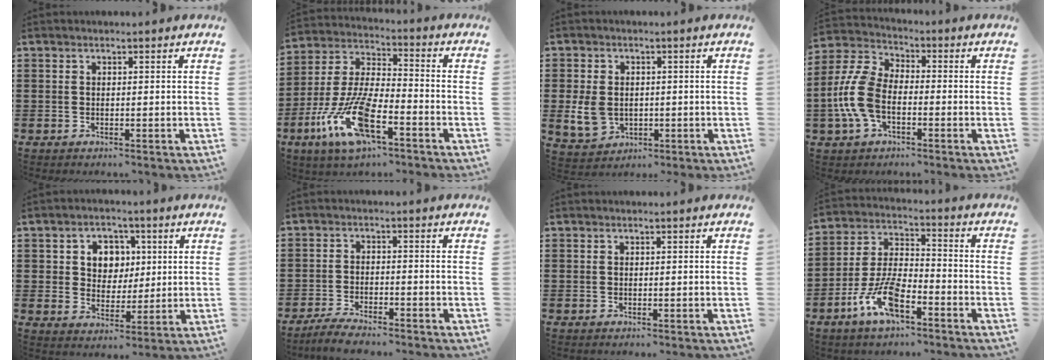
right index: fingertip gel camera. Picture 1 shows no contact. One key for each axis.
{"total": 12.9, "fx": -7.0, "fy": 4.2, "fz": 10.0, "tx": -0.238, "ty": -0.009, "tz": -0.136}
{"total": 5.0, "fx": -0.6, "fy": 4.0, "fz": 3.0, "tx": -0.076, "ty": 0.003, "tz": -0.011}
{"total": 9.2, "fx": -2.0, "fy": 5.4, "fz": 7.2, "tx": -0.198, "ty": -0.006, "tz": -0.049}
{"total": 5.6, "fx": 1.5, "fy": 5.0, "fz": 2.1, "tx": -0.056, "ty": 0.017, "tz": 0.021}
{"total": 3.4, "fx": -3.2, "fy": 0.3, "fz": 0.9, "tx": -0.022, "ty": 0.005, "tz": -0.068}
{"total": 0.0}
{"total": 8.7, "fx": -4.9, "fy": 3.5, "fz": 6.2, "tx": -0.153, "ty": 0.000, "tz": -0.097}